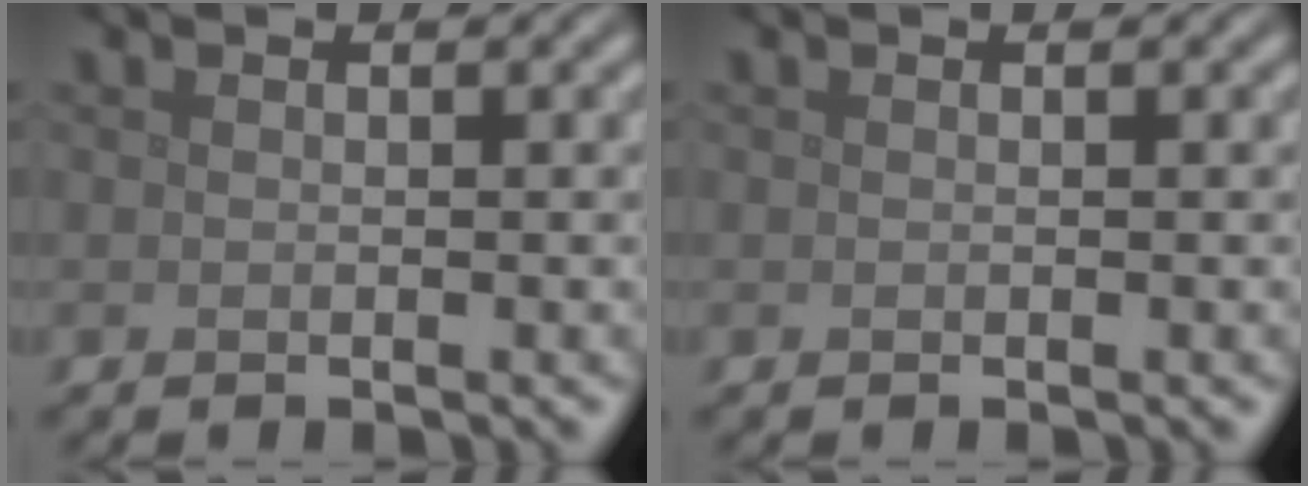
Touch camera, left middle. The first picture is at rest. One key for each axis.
{"total": 0.0}